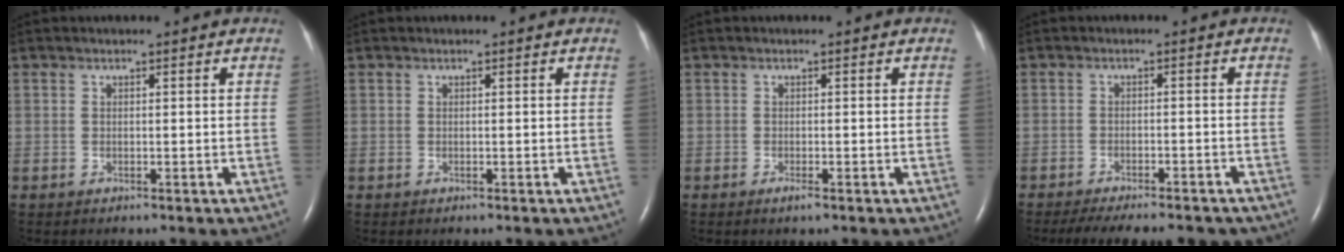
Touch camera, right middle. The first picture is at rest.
{"total": 0.0}
{"total": 0.9, "force": [-0.6, 0.1, 0.7], "torque": [-0.017, -0.002, -0.010]}
{"total": 14.3, "force": [-12.3, 3.9, 6.1], "torque": [-0.117, -0.007, -0.153]}